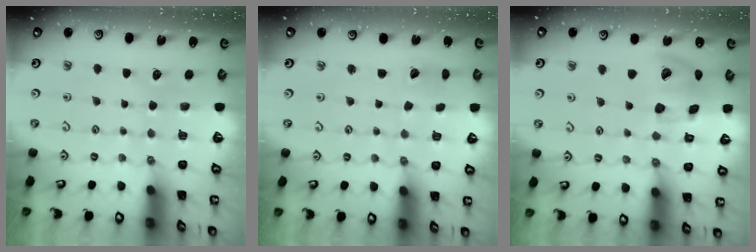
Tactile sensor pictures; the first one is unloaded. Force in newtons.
{"total": 3.4, "press": 3.4, "slide": 0.5}
{"total": 17.4, "press": 17.2, "slide": 2.6}